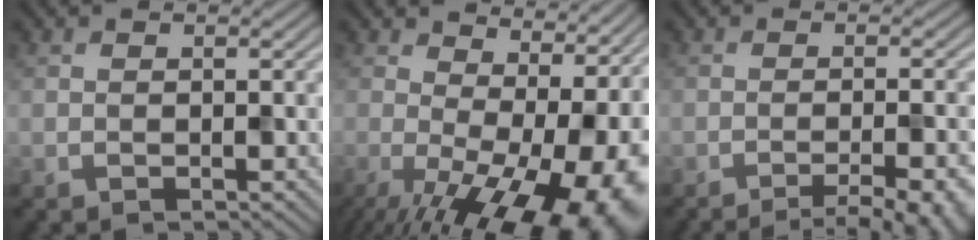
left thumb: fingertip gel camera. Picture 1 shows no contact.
{"total": 17.9, "force": [-2.7, 8.2, 15.7], "torque": [-0.190, -0.020, -0.010]}
{"total": 8.0, "force": [-5.6, 1.8, 5.4], "torque": [-0.059, 0.010, -0.064]}